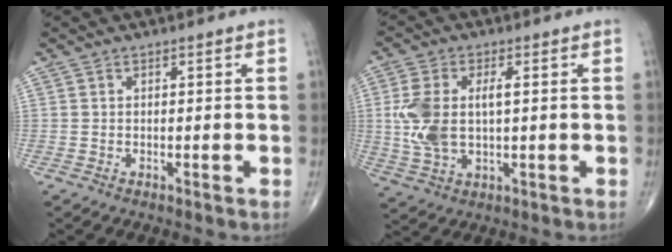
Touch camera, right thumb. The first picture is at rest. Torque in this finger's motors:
{"motor_torque": [1.10, 1.93, 1.10, 0.05, 0.11]}